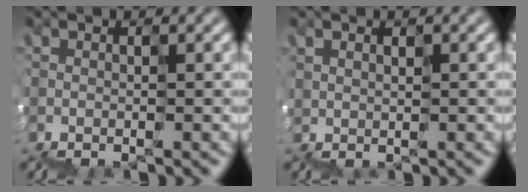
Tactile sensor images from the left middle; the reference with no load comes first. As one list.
[{"total": 0.6, "force": [0.6, 0.0, 0.1], "torque": [0.006, 0.005, 0.015]}]